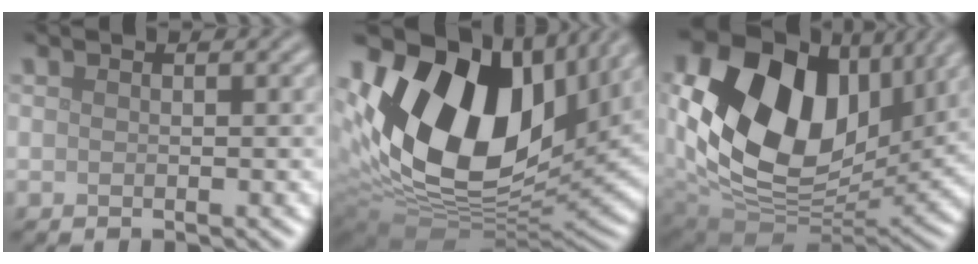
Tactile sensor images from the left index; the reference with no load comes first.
{"total": 18.3, "force": [5.5, 11.8, 12.9], "torque": [-0.261, 0.001, 0.105]}
{"total": 18.1, "force": [5.0, 11.8, 12.9], "torque": [-0.252, 0.004, 0.091]}